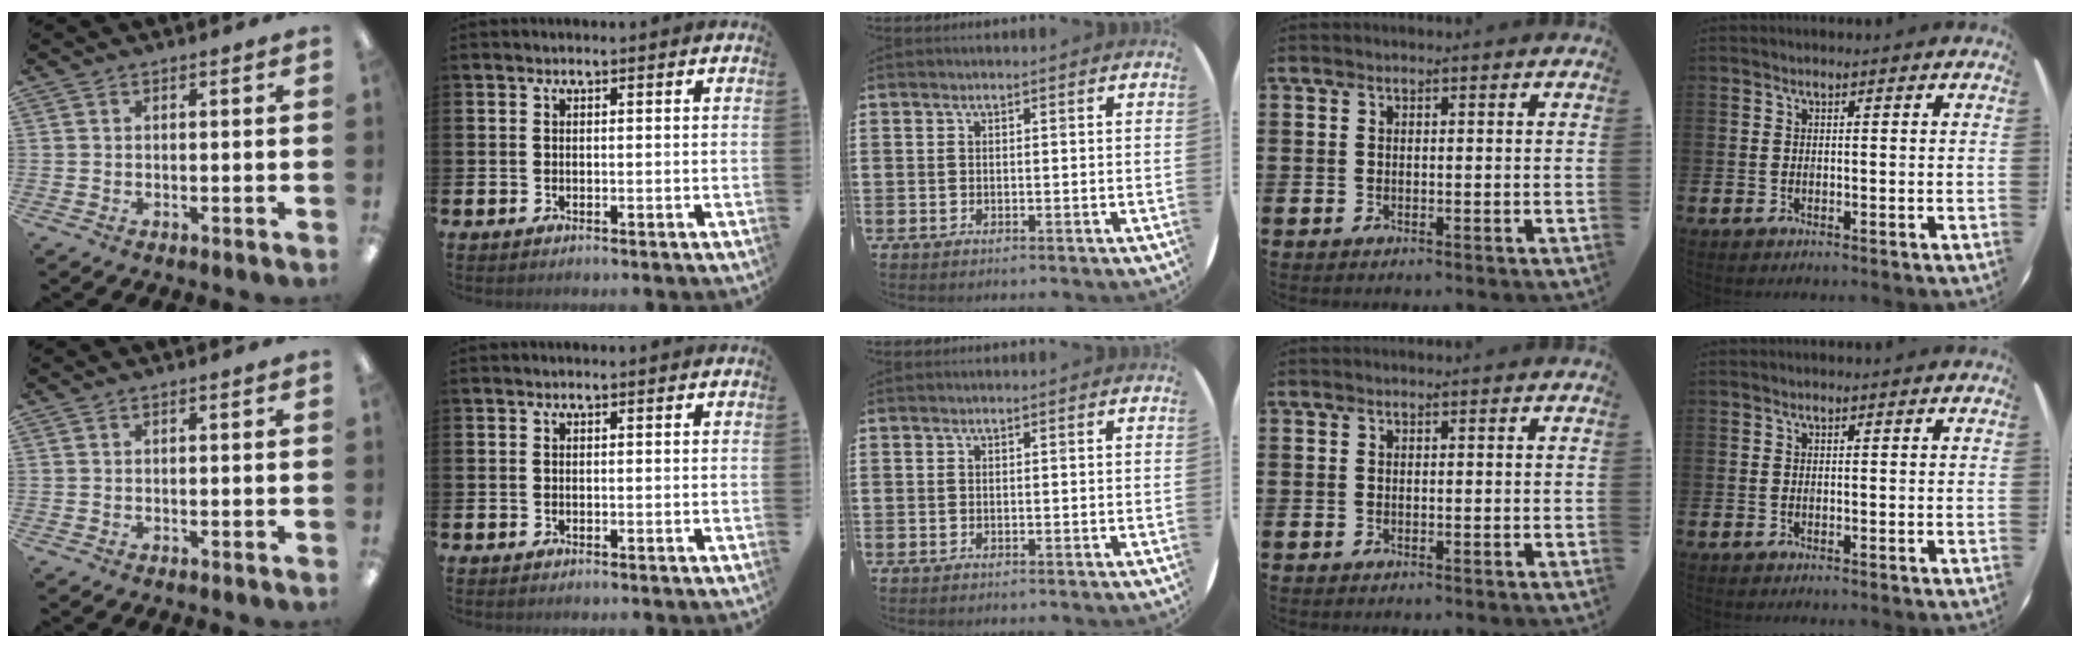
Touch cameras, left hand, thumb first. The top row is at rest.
{}